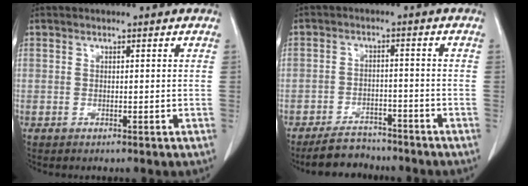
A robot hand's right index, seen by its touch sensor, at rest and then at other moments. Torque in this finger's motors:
{"motor_torque": [-0.49, -0.46, -0.27, -0.13]}